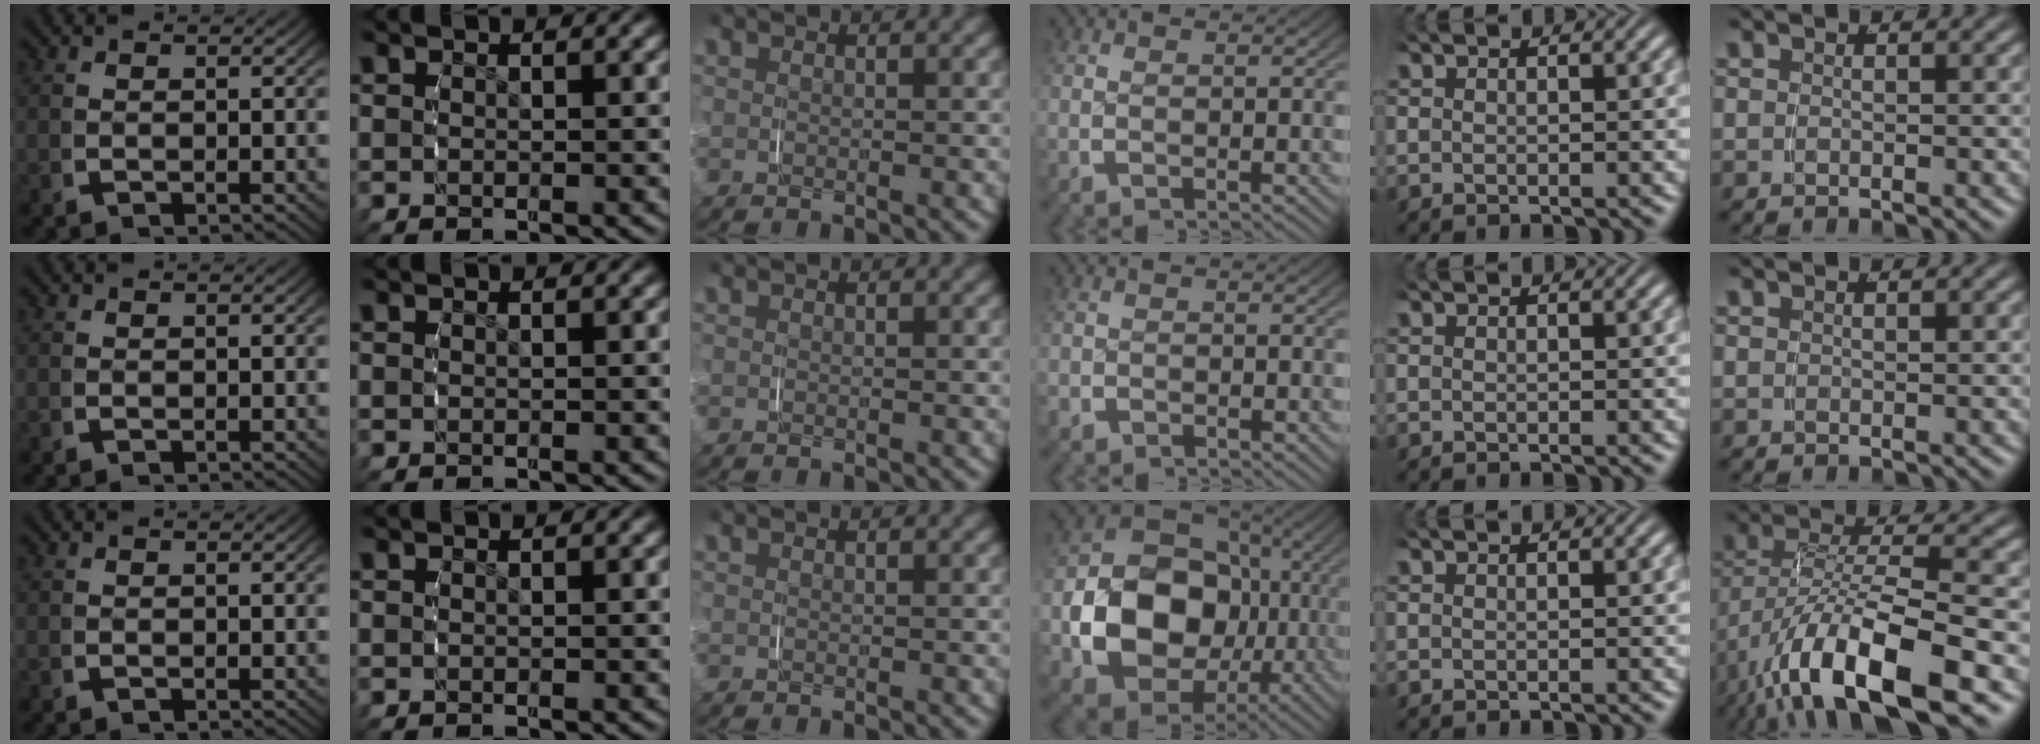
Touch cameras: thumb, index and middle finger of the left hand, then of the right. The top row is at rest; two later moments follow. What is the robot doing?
{"motion": "grasp_and_lifting", "object": "ribbon"}